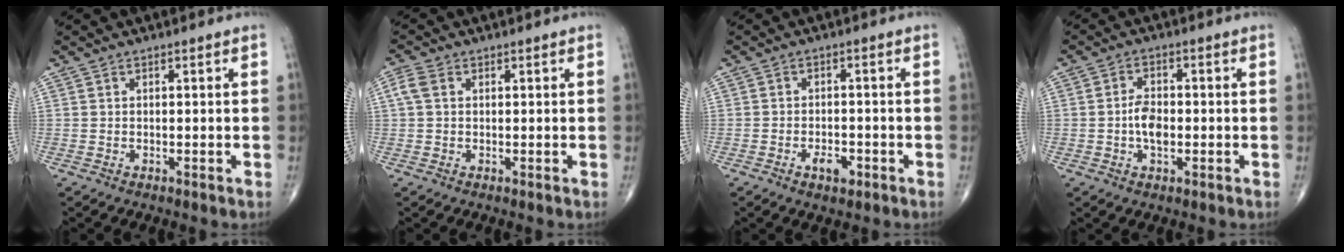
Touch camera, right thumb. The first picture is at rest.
{"total": 2.8, "force": [0.7, 2.0, 1.8], "torque": [-0.051, 0.011, 0.012]}
{"total": 3.5, "force": [-1.8, 1.9, 2.4], "torque": [-0.028, 0.010, -0.026]}
{"total": 4.7, "force": [-0.7, 2.6, 3.8], "torque": [-0.064, 0.006, -0.016]}